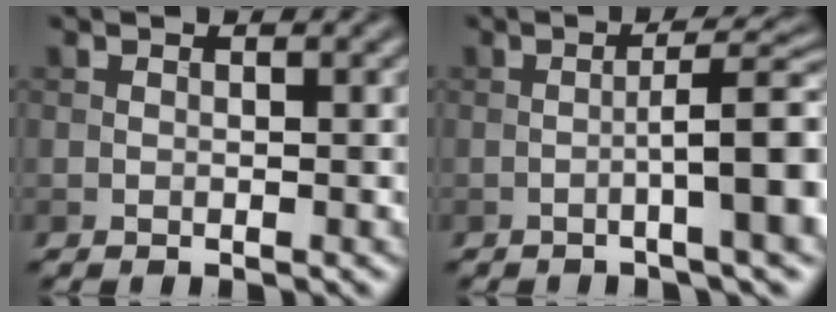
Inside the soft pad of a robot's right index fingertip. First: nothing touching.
{"total": 7.0, "force": [-1.5, 1.2, 6.7], "torque": [-0.092, 0.015, -0.031]}